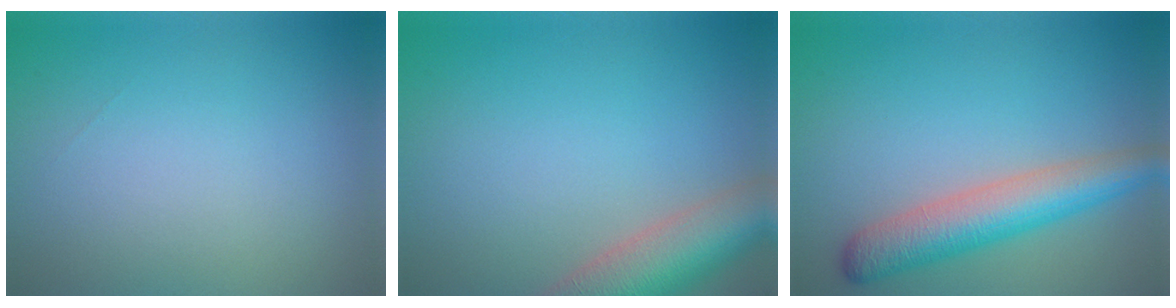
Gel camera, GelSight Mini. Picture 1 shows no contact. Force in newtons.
{"total": 7.4, "press": 7.4, "slide": 0.7}
{"total": 5.6, "press": 5.6, "slide": 0.2}